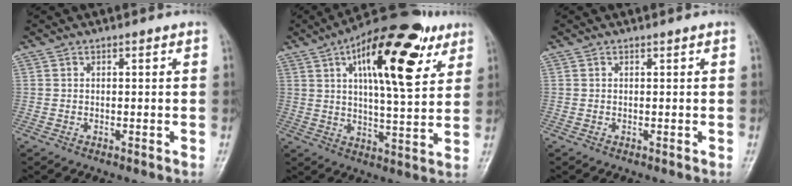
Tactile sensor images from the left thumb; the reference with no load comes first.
{"total": 21.2, "force": [9.0, 8.0, 17.4], "torque": [-0.236, -0.013, 0.132]}
{"total": 0.0}